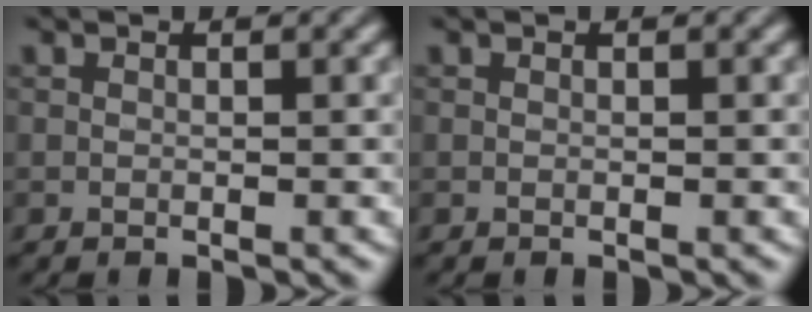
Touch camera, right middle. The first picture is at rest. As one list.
[{"total": 0.0}]